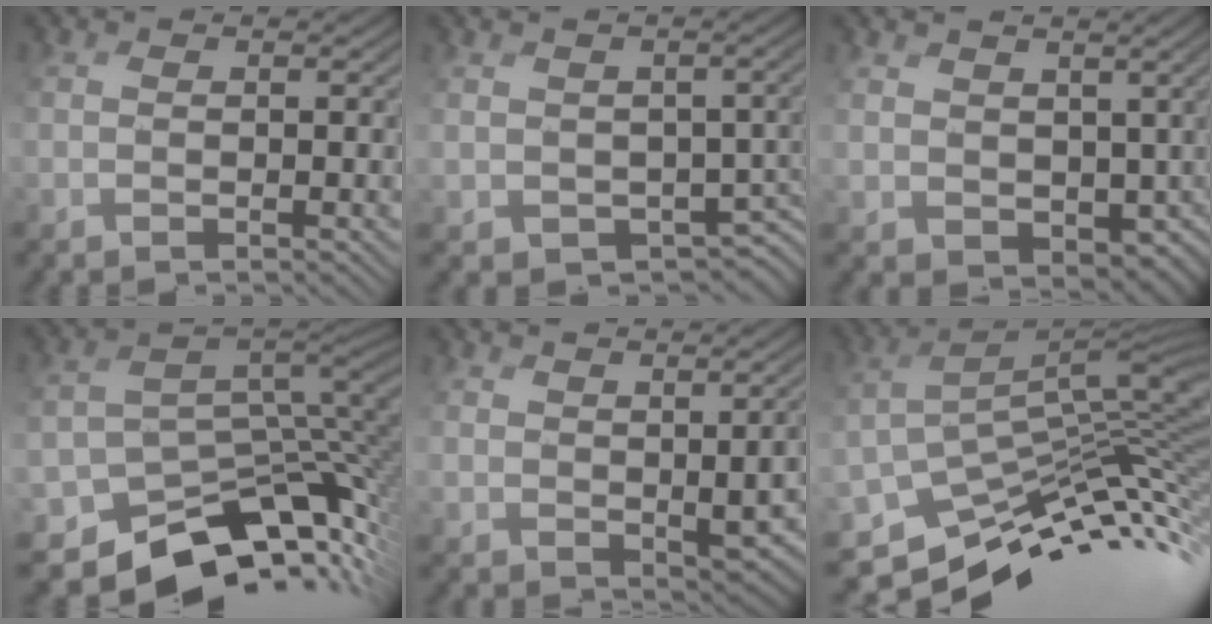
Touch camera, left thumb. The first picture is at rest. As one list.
[{"total": 2.9, "force": [-0.5, 2.7, 0.7], "torque": [-0.023, -0.018, 0.003]}, {"total": 3.5, "force": [1.2, 3.2, 0.7], "torque": [-0.033, -0.023, 0.037]}, {"total": 10.8, "force": [-7.7, 6.4, 4.1], "torque": [-0.097, -0.034, -0.100]}, {"total": 2.2, "force": [1.0, 1.2, 1.6], "torque": [-0.031, -0.011, 0.034]}, {"total": 10.3, "force": [-6.7, 3.4, 7.0], "torque": [-0.147, -0.012, -0.110]}]